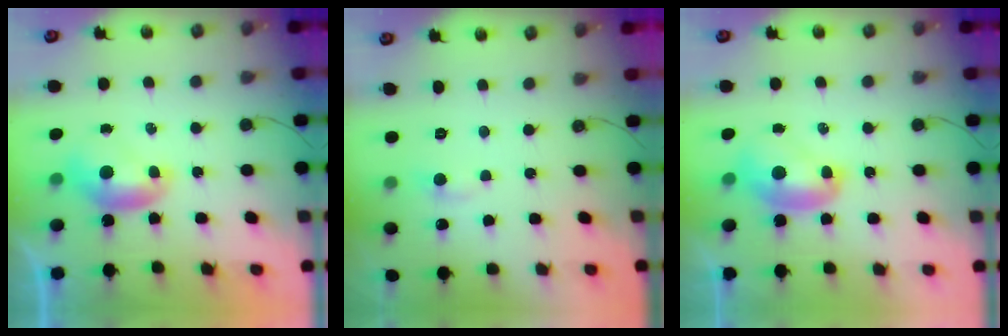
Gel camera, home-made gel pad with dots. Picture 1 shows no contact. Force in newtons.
{"total": 1.1, "press": 0.8, "slide": 0.8}
{"total": 2.2, "press": 2.2, "slide": 0.2}